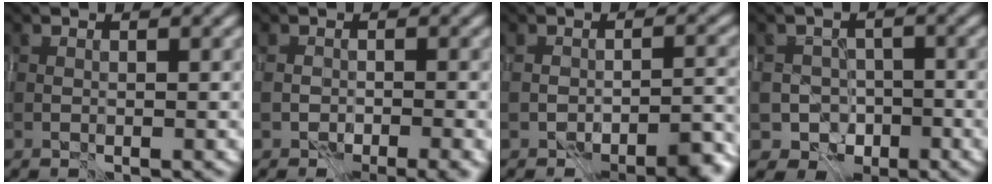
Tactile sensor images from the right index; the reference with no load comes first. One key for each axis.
{"total": 3.0, "fx": -2.0, "fy": 1.2, "fz": 1.9, "tx": -0.023, "ty": -0.009, "tz": -0.028}
{"total": 4.0, "fx": -3.1, "fy": 1.2, "fz": 2.2, "tx": -0.030, "ty": 0.000, "tz": -0.041}
{"total": 3.9, "fx": -2.0, "fy": 3.3, "fz": 0.4, "tx": 0.017, "ty": 0.004, "tz": -0.040}